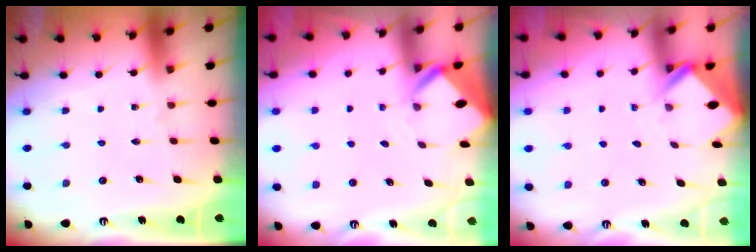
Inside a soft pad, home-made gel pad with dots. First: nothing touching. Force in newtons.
{"total": 3.3, "press": 3.3, "slide": 0.1}
{"total": 2.6, "press": 2.6, "slide": 0.1}